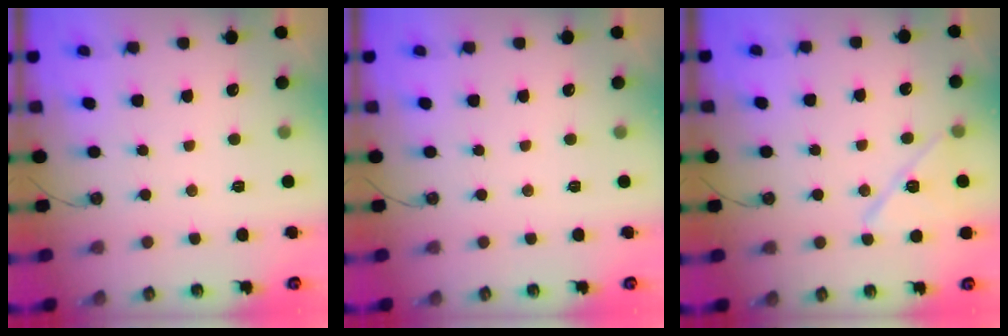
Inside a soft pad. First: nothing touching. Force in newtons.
{"total": 0.0}
{"total": 11.6, "press": 11.5, "slide": 1.5}